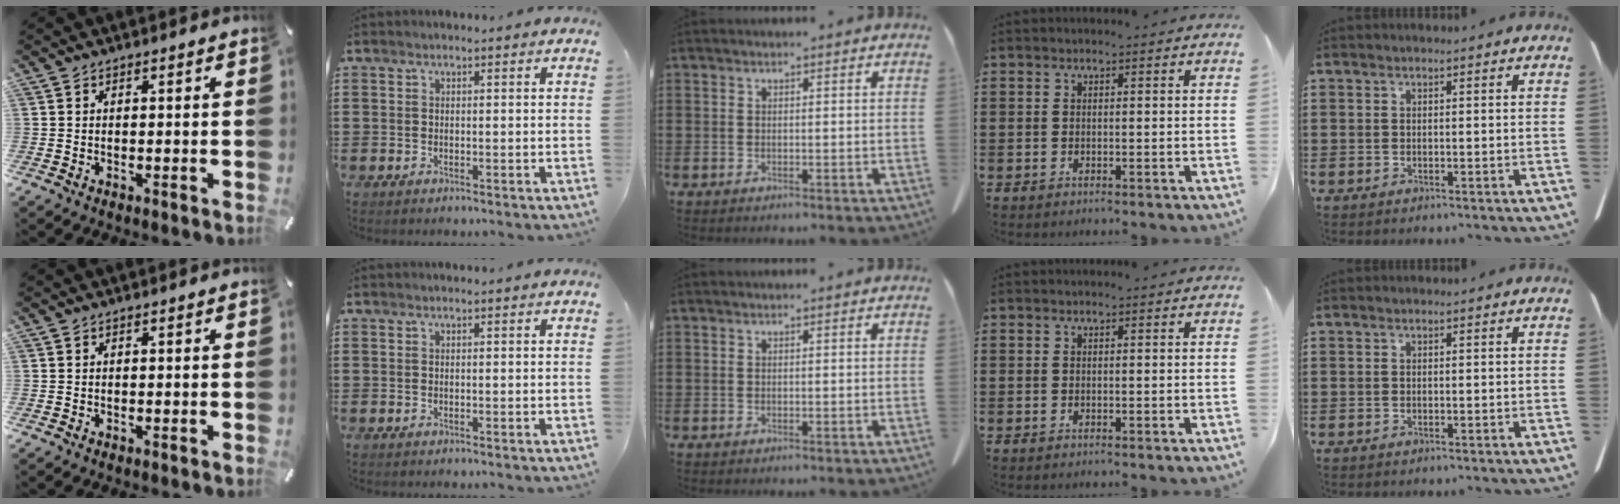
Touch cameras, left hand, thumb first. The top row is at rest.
{}